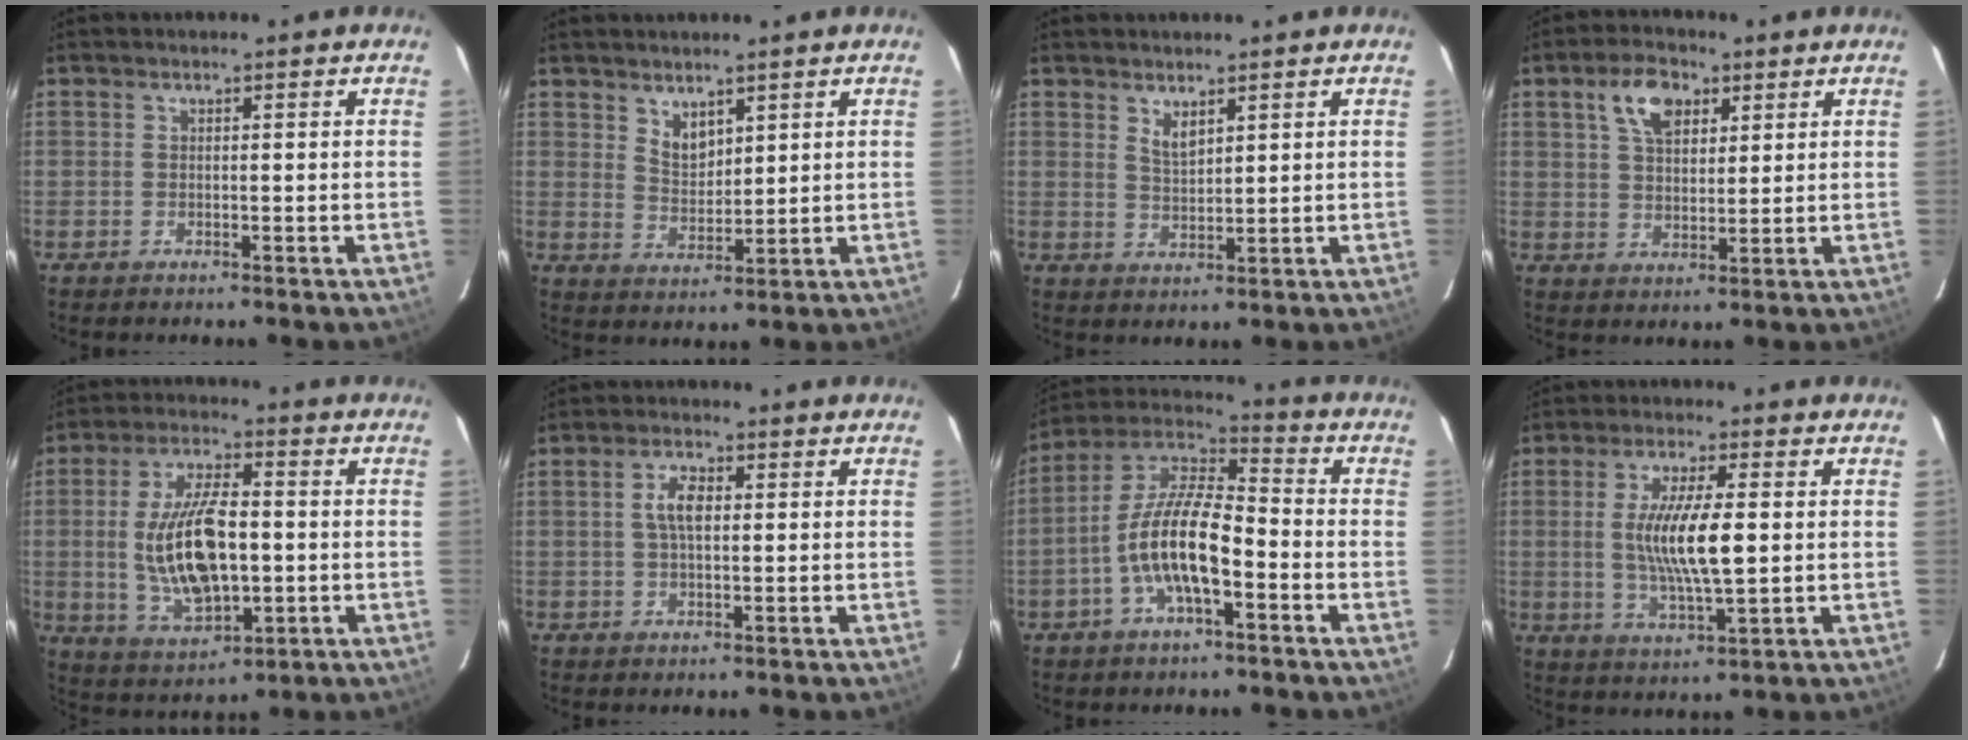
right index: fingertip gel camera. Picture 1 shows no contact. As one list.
[{"total": 4.5, "force": [3.4, 2.2, 2.0], "torque": [-0.028, -0.002, 0.065]}, {"total": 3.0, "force": [2.2, 1.0, 1.8], "torque": [-0.033, -0.004, 0.041]}, {"total": 7.6, "force": [3.7, 4.2, 5.1], "torque": [-0.090, 0.019, 0.067]}, {"total": 15.6, "force": [-0.9, 6.9, 13.9], "torque": [-0.273, -0.003, -0.001]}, {"total": 4.1, "force": [0.6, 1.9, 3.6], "torque": [-0.071, 0.008, 0.014]}, {"total": 13.4, "force": [-4.6, 4.4, 11.8], "torque": [-0.235, 0.001, -0.090]}, {"total": 10.6, "force": [0.4, 2.2, 10.4], "torque": [-0.196, -0.006, 0.012]}]